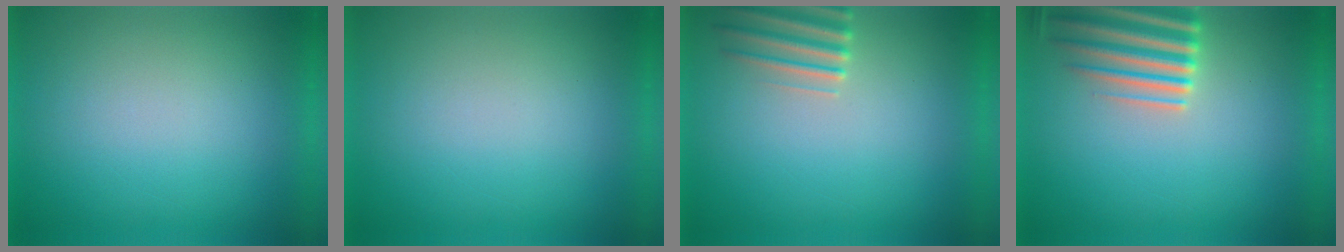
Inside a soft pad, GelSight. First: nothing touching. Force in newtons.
{"total": 0.0}
{"total": 2.8}
{"total": 6.0}